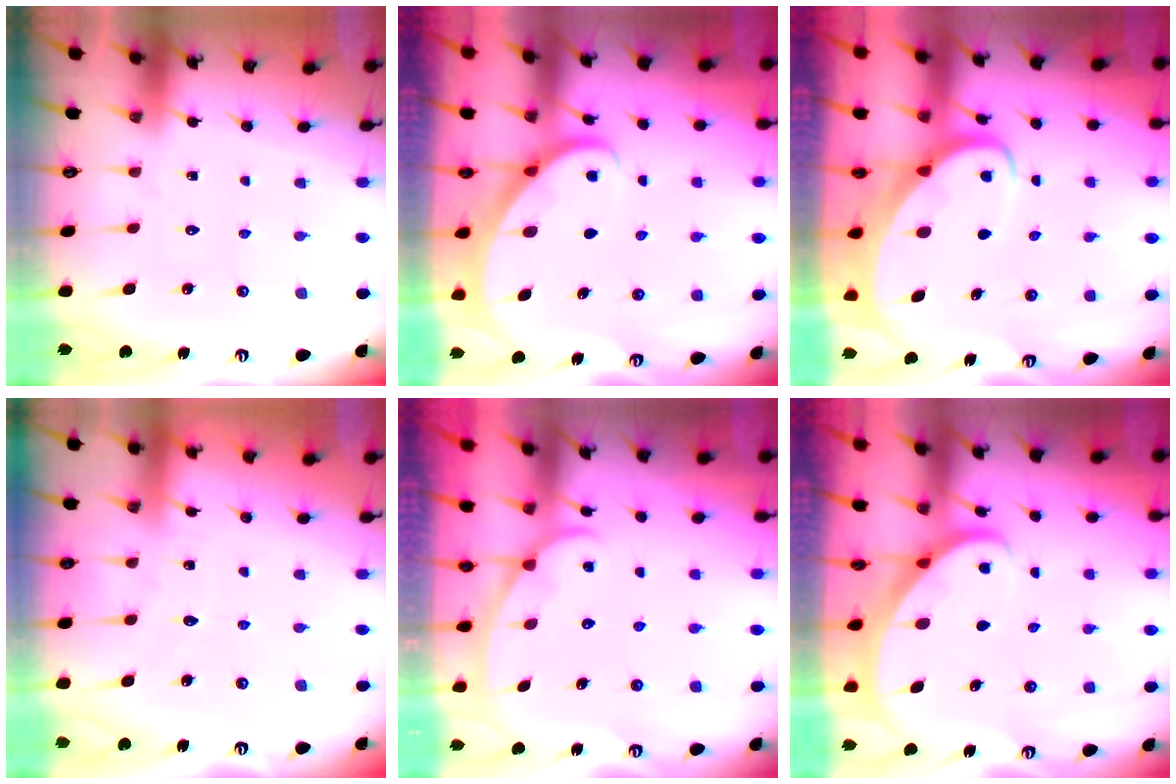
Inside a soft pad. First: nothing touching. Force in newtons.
{"total": 2.7, "press": 2.7, "slide": 0.2}
{"total": 3.9, "press": 3.9, "slide": 0.5}
{"total": 2.9, "press": 2.9, "slide": 0.3}
{"total": 1.5, "press": 1.4, "slide": 0.2}
{"total": 2.7, "press": 2.7, "slide": 0.2}